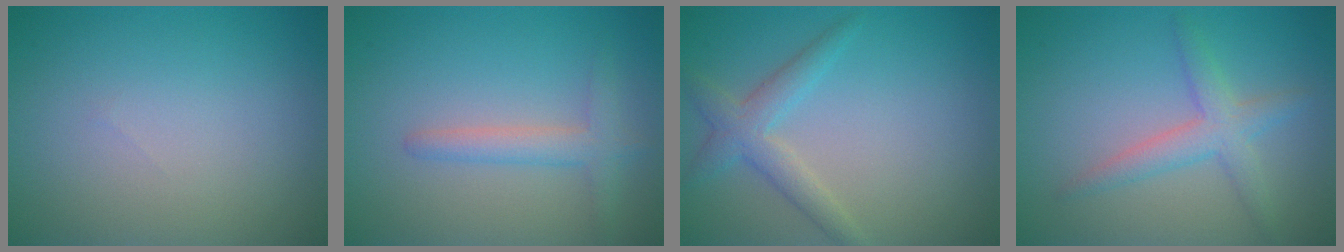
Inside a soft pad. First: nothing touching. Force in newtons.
{"total": 2.3, "press": 2.3, "slide": 0.2}
{"total": 2.8, "press": 2.8, "slide": 0.1}
{"total": 2.9, "press": 2.9, "slide": 0.1}